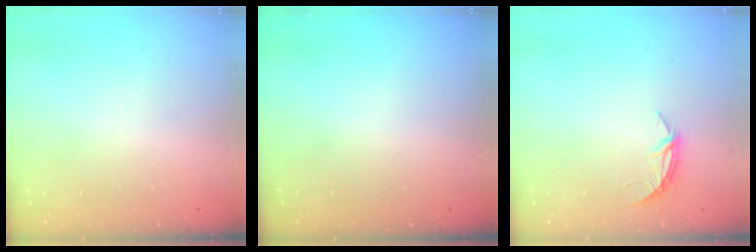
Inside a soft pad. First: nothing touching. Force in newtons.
{"total": 0.0}
{"total": 4.4, "press": 4.3, "slide": 0.4}